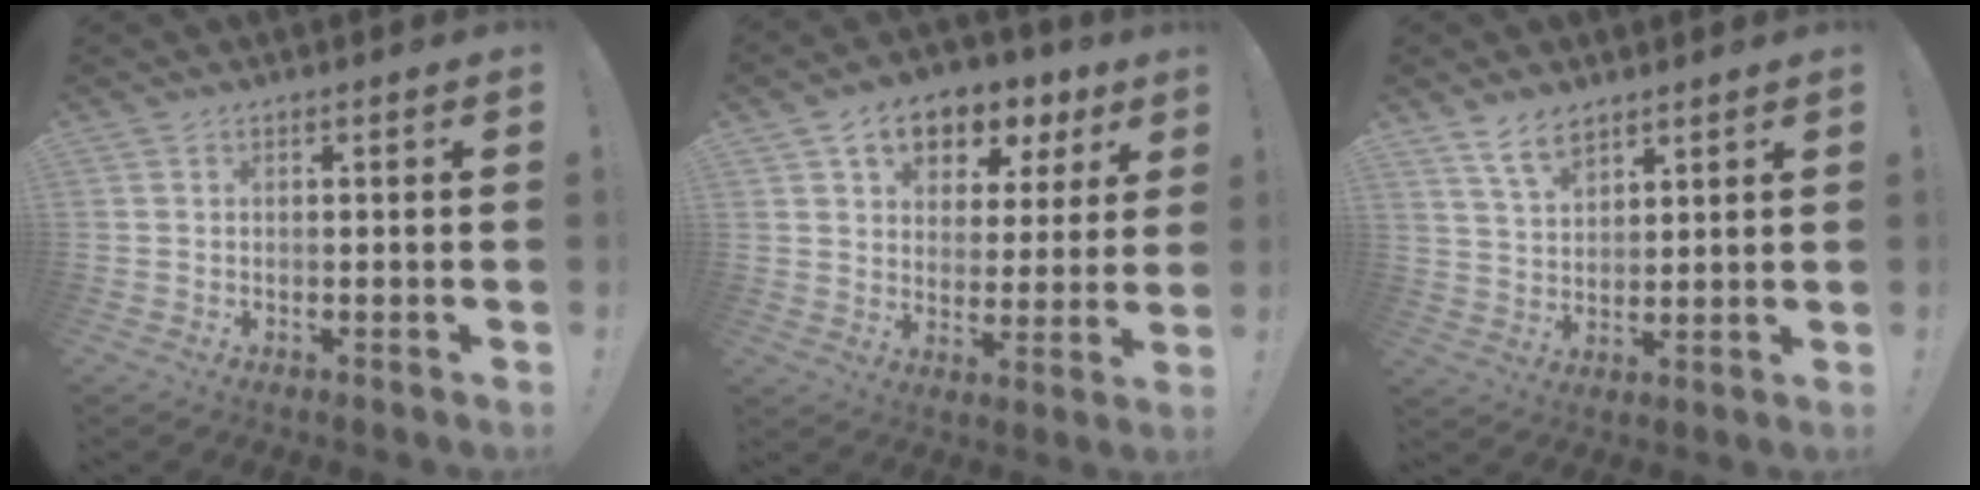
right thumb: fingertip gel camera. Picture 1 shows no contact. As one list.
[{"total": 11.1, "force": [6.7, 7.0, 5.4], "torque": [-0.077, -0.041, 0.121]}, {"total": 6.7, "force": [5.1, 3.2, 3.0], "torque": [-0.055, -0.023, 0.097]}]